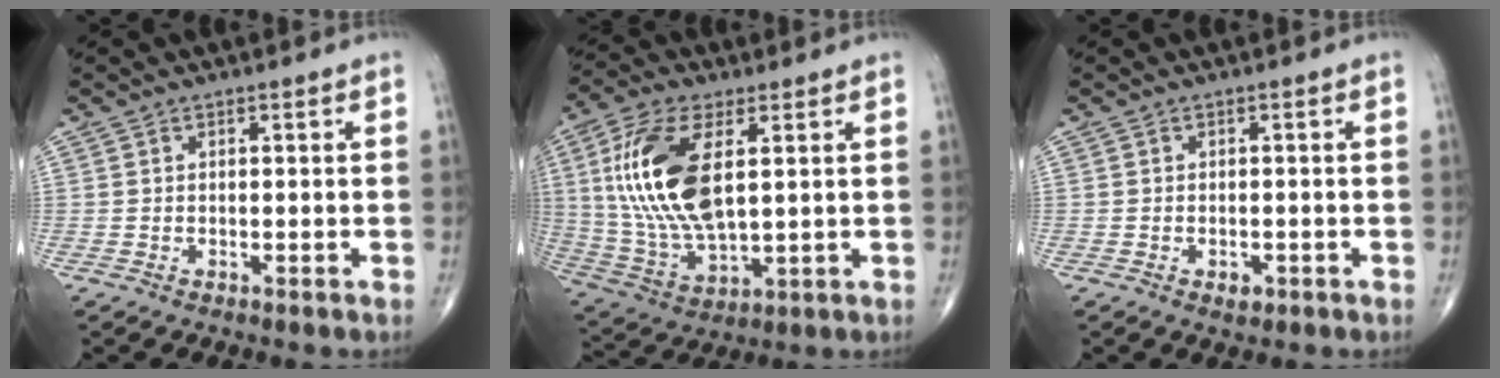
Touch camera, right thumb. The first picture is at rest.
{"total": 18.4, "force": [4.0, 8.6, 15.8], "torque": [-0.327, -0.013, 0.081]}
{"total": 1.7, "force": [-0.8, 1.0, 1.1], "torque": [-0.010, 0.001, -0.009]}